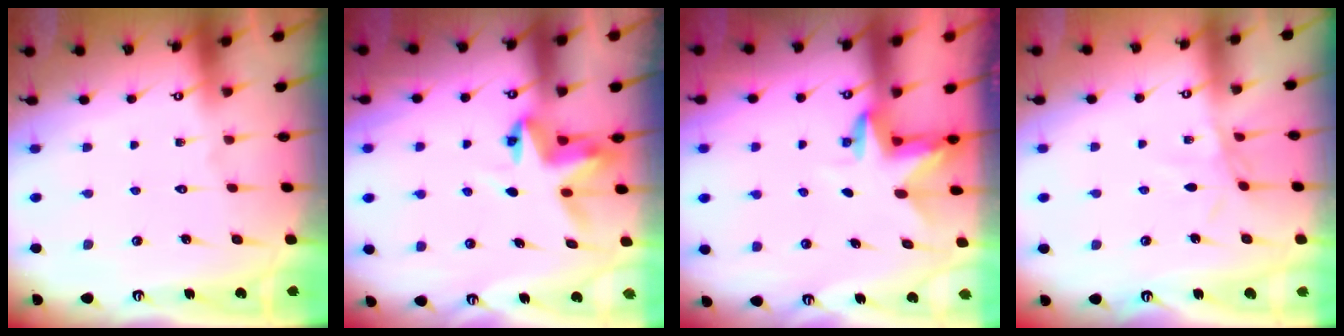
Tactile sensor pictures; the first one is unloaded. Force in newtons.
{"total": 4.9, "press": 4.9, "slide": 0.3}
{"total": 3.4, "press": 3.4, "slide": 0.2}
{"total": 2.8, "press": 2.7, "slide": 0.5}